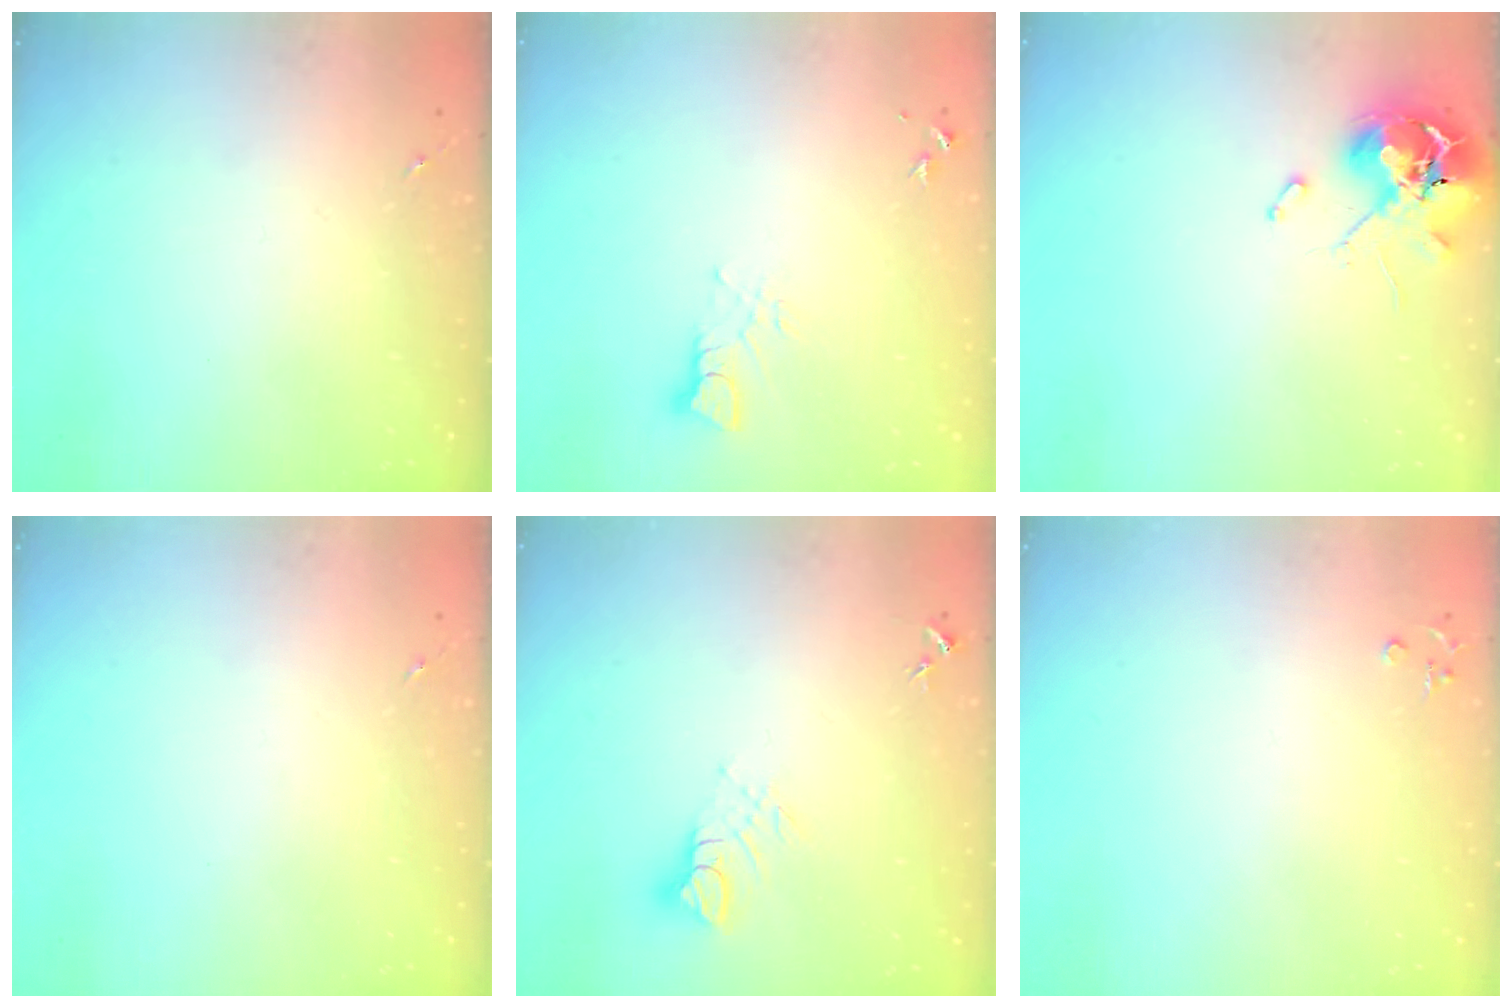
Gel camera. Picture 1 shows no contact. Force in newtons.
{"total": 3.2, "press": 3.2, "slide": 0.2}
{"total": 10.7, "press": 10.6, "slide": 1.6}
{"total": 0.0}
{"total": 6.6, "press": 6.6, "slide": 0.5}
{"total": 3.3, "press": 3.3, "slide": 0.3}